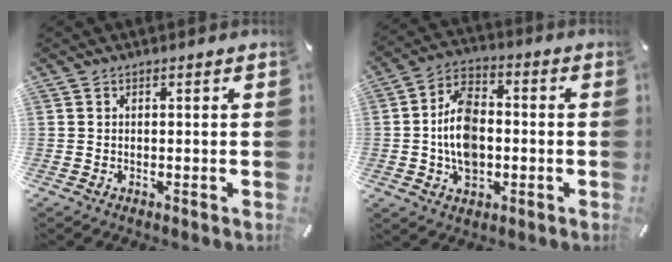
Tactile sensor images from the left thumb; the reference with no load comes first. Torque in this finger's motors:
{"motor_torque": [1.68, 1.74, 1.19, -0.06, 0.39]}